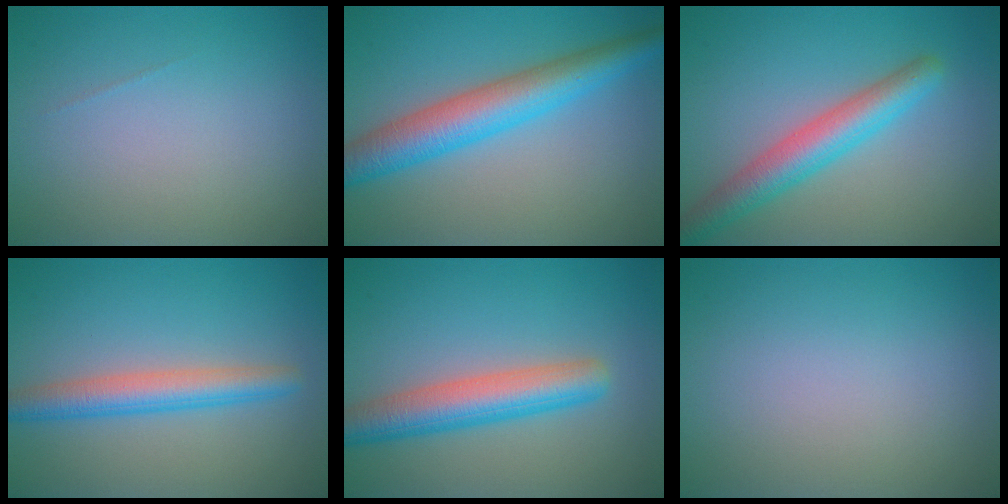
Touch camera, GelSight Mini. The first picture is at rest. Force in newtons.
{"total": 6.4, "press": 6.4, "slide": 0.1}
{"total": 4.9, "press": 4.9, "slide": 0.2}
{"total": 3.9, "press": 3.9, "slide": 0.2}
{"total": 5.5, "press": 5.5, "slide": 0.2}
{"total": 0.0}